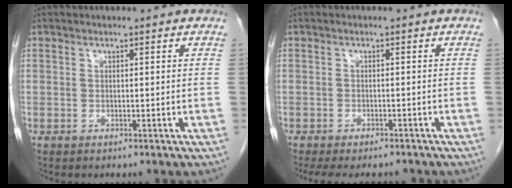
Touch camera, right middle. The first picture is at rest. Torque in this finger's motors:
{"motor_torque": [0.08, -0.05, 0.03, 0.04]}